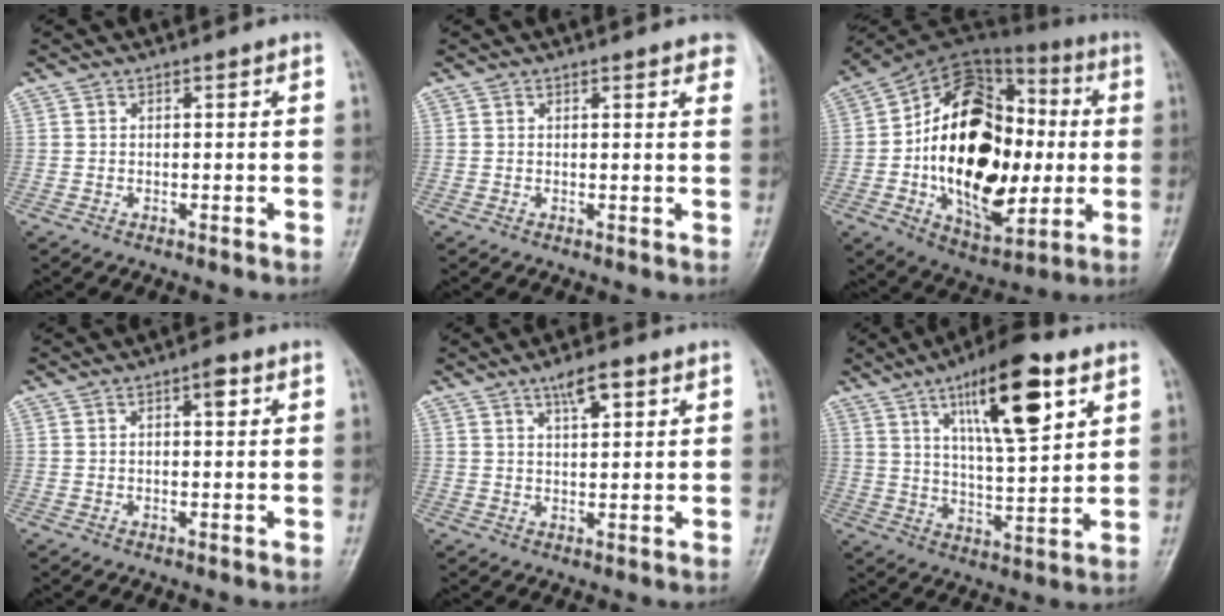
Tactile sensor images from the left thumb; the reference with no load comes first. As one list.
[{"total": 5.8, "force": [4.2, 1.5, 3.7], "torque": [-0.025, -0.006, 0.036]}, {"total": 28.1, "force": [-1.7, 17.5, 21.9], "torque": [-0.329, 0.014, -0.020]}, {"total": 2.3, "force": [0.8, 0.9, 2.0], "torque": [-0.025, 0.003, 0.009]}, {"total": 4.9, "force": [2.7, 1.5, 3.7], "torque": [-0.057, -0.008, 0.047]}, {"total": 17.0, "force": [8.1, 4.8, 14.2], "torque": [-0.208, -0.033, 0.134]}]